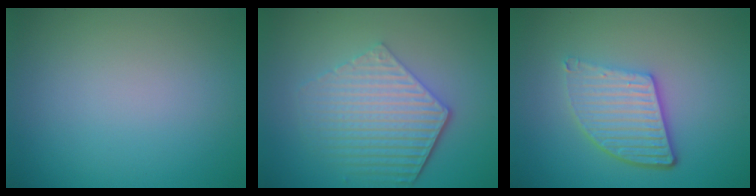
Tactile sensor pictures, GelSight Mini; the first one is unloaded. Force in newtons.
{"total": 6.1, "press": 4.5, "slide": 4.1}
{"total": 5.0, "press": 3.6, "slide": 3.5}